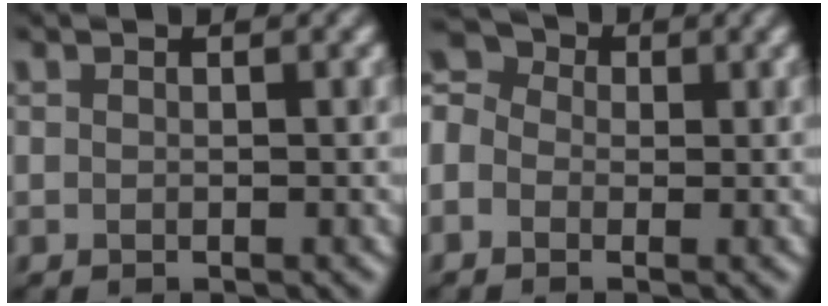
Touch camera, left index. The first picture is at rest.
{"total": 4.5, "force": [-0.4, 3.7, 2.6], "torque": [-0.067, 0.021, -0.015]}